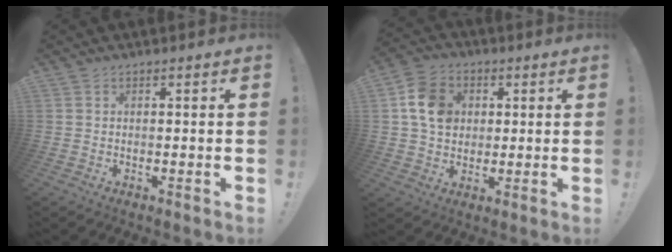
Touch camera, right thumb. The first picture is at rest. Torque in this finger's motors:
{"motor_torque": [1.10, 1.16, 0.95, -0.39, 0.06]}